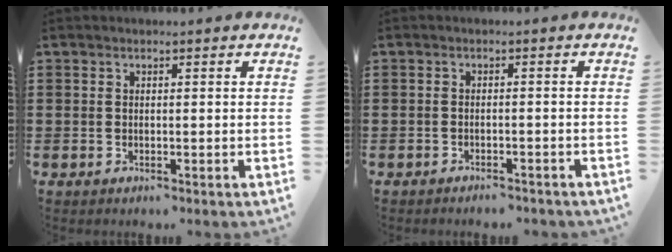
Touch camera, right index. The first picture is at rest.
{"total": 1.4, "force": [-1.3, 0.1, 0.2], "torque": [-0.010, 0.002, -0.028]}